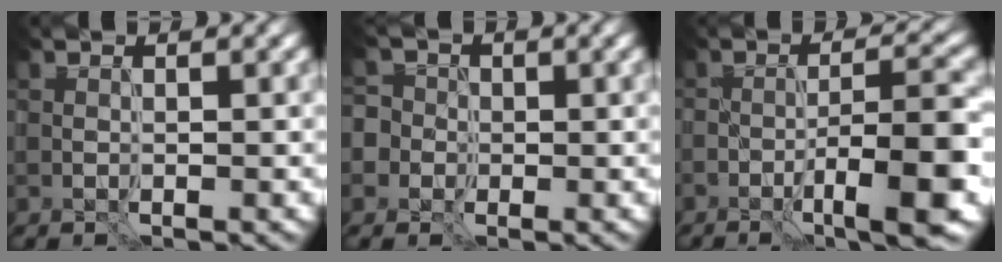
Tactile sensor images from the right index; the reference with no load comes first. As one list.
[{"total": 6.1, "force": [-0.8, 5.8, 1.7], "torque": [-0.024, 0.021, -0.060]}, {"total": 7.2, "force": [-3.5, 1.3, 6.2], "torque": [-0.075, 0.009, -0.052]}]